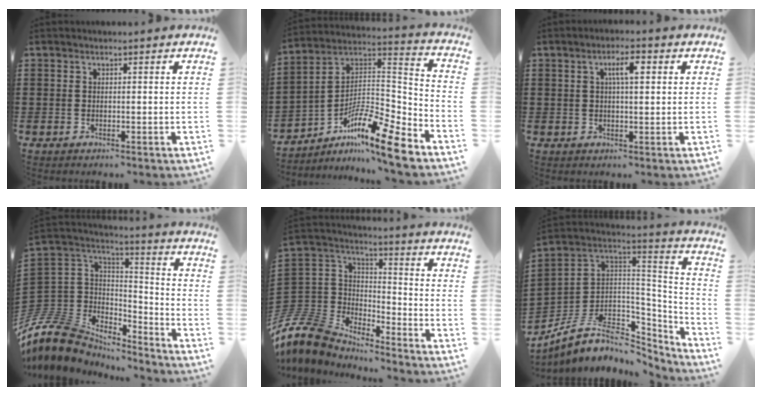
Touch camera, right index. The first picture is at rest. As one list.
[{"total": 10.9, "force": [-7.4, 2.0, 7.7], "torque": [-0.145, -0.004, -0.147]}, {"total": 3.7, "force": [0.9, 0.9, 3.5], "torque": [-0.063, 0.007, 0.010]}, {"total": 11.0, "force": [-8.9, 5.8, 2.9], "torque": [-0.104, 0.009, -0.178]}, {"total": 8.9, "force": [-7.7, 3.9, 2.0], "torque": [-0.095, -0.008, -0.163]}, {"total": 9.6, "force": [-5.0, 5.9, 5.6], "torque": [-0.132, -0.004, -0.091]}]